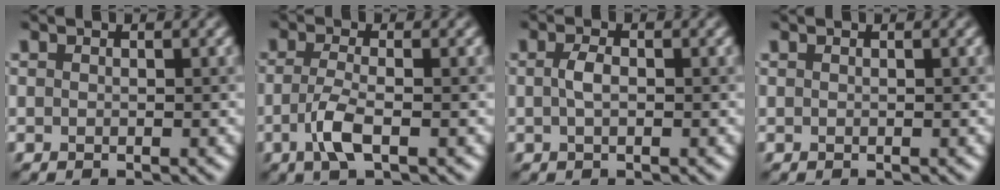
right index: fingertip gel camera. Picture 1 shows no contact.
{"total": 2.7, "force": [-1.0, 0.8, 2.4], "torque": [-0.056, 0.006, -0.014]}
{"total": 1.4, "force": [-0.1, 0.6, 1.2], "torque": [-0.027, 0.007, 0.001]}
{"total": 0.0}